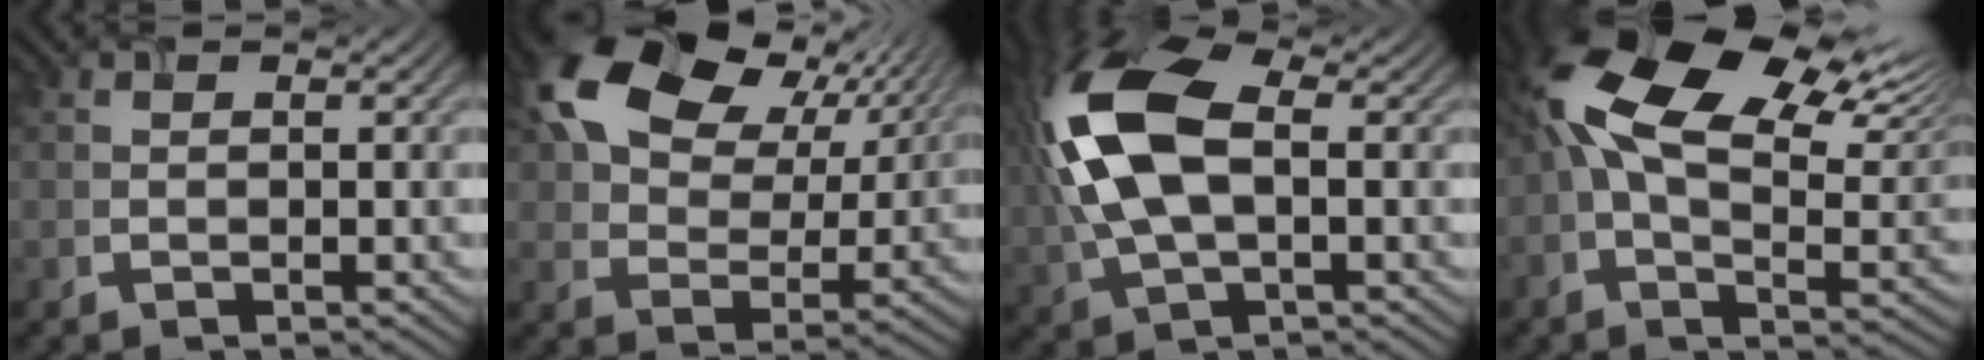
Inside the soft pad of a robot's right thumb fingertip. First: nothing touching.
{"total": 16.7, "force": [8.3, 10.4, 10.0], "torque": [-0.193, 0.014, 0.134]}
{"total": 13.0, "force": [1.3, 7.0, 11.0], "torque": [-0.276, 0.012, 0.023]}
{"total": 17.7, "force": [6.6, 8.4, 14.2], "torque": [-0.288, 0.022, 0.113]}